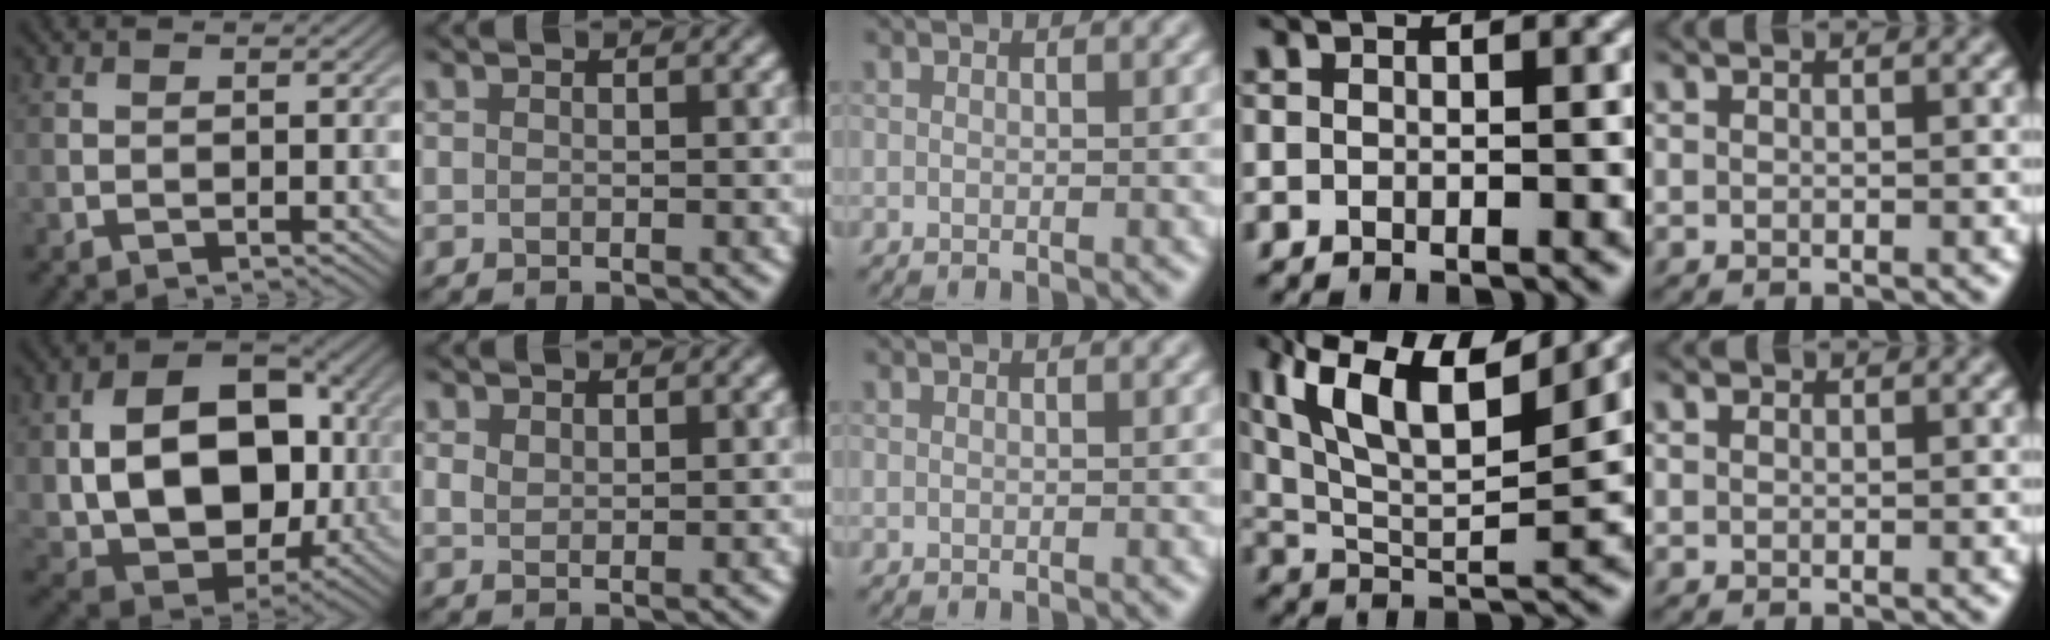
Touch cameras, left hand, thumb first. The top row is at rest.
{"thumb": {"total": 15.3, "force": [0.3, 10.7, 10.9], "torque": [-0.186, -0.006, 0.017]}, "index": {"total": 1.2, "force": [0.9, 0.5, 0.6], "torque": [-0.014, -0.003, 0.019]}, "ring": {"total": 12.0, "force": [6.8, 4.2, 8.9], "torque": [-0.165, 0.020, 0.118]}, "little": {"total": 0.7, "force": [0.3, 0.5, 0.2], "torque": [-0.004, 0.000, 0.005]}}